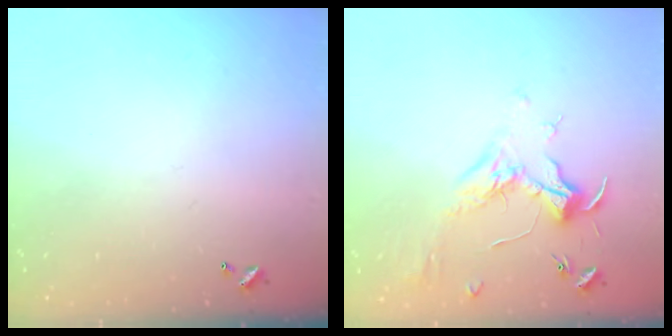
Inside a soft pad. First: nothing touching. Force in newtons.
{"total": 1.8, "press": 1.7, "slide": 0.7}